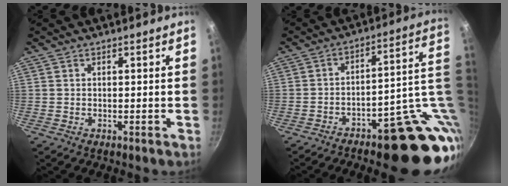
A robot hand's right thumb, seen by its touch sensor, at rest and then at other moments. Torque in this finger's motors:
{"motor_torque": [3.77, 1.19, 1.70, -1.07, 0.10]}